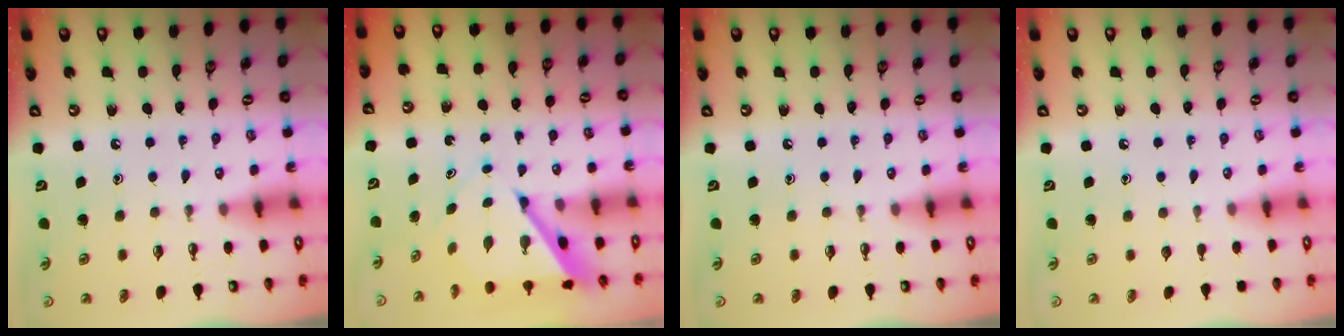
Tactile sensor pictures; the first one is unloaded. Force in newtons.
{"total": 6.9, "press": 6.9, "slide": 0.6}
{"total": 0.0}
{"total": 0.0}